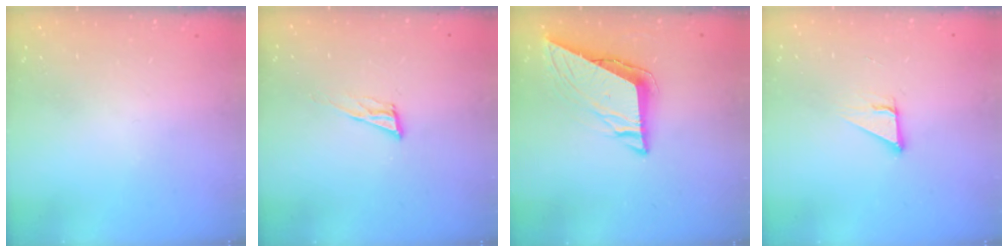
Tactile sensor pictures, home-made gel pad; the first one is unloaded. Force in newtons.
{"total": 8.7, "press": 8.3, "slide": 2.6}
{"total": 8.7, "press": 8.6, "slide": 0.7}
{"total": 3.6, "press": 3.6, "slide": 0.1}